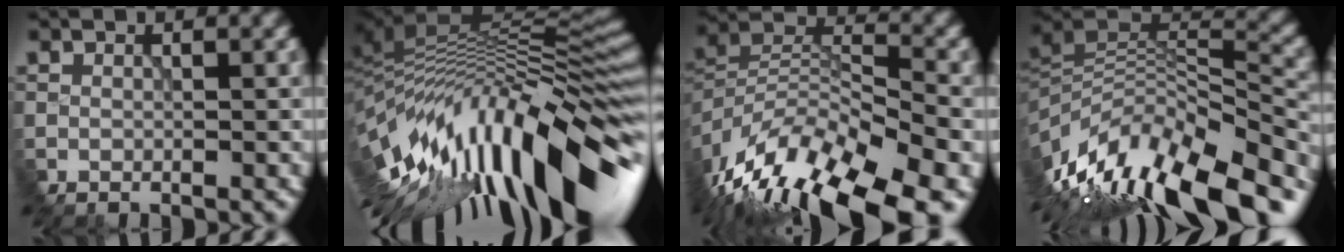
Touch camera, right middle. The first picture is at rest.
{"total": 14.6, "force": [-3.4, 5.3, 13.2], "torque": [-0.224, -0.002, -0.056]}
{"total": 13.5, "force": [-8.2, 5.5, 9.2], "torque": [-0.211, -0.006, -0.132]}
{"total": 12.1, "force": [-5.2, 5.2, 9.6], "torque": [-0.201, 0.006, -0.084]}